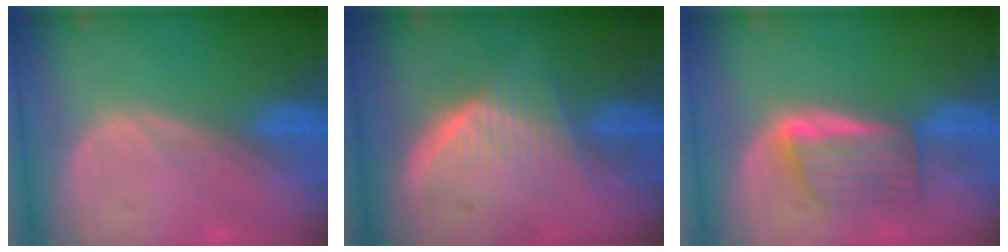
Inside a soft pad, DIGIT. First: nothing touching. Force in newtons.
{"total": 5.7, "press": 5.6, "slide": 0.8}
{"total": 5.6, "press": 5.3, "slide": 1.7}